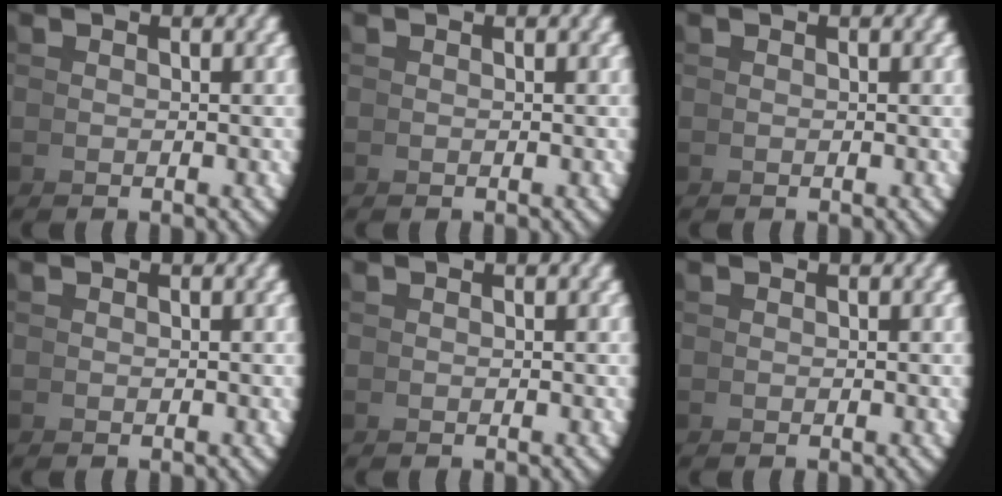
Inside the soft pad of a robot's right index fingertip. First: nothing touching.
{"total": 0.0}
{"total": 0.0}
{"total": 0.0}
{"total": 0.0}
{"total": 0.0}